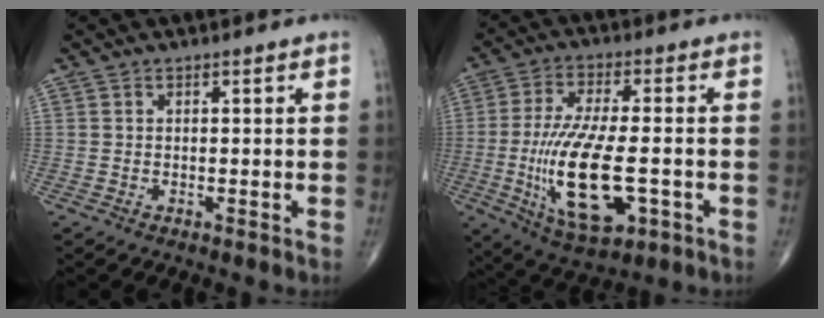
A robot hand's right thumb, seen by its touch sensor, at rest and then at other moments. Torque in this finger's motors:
{"motor_torque": [2.93, 2.08, 1.91, -0.34, 0.63]}